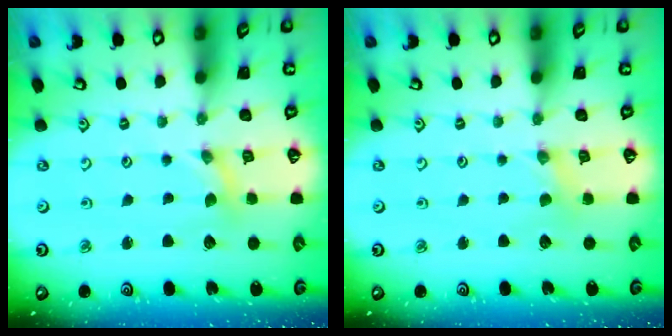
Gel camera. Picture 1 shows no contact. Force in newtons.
{"total": 1.1, "press": 1.1, "slide": 0.2}